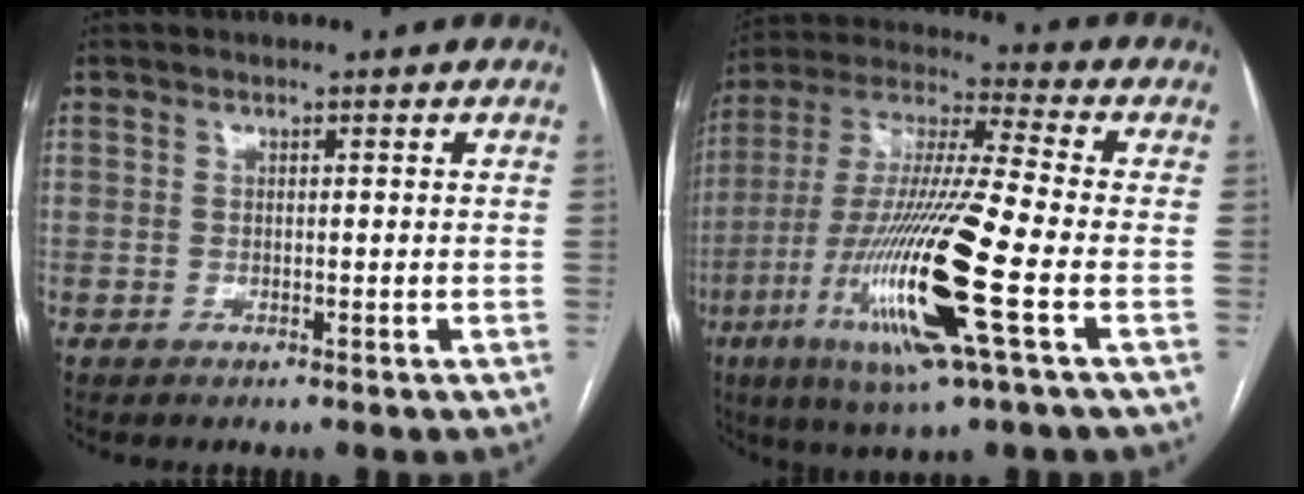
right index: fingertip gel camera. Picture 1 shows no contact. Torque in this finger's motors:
{"motor_torque": [2.14, 0.00, 1.05, 0.21]}